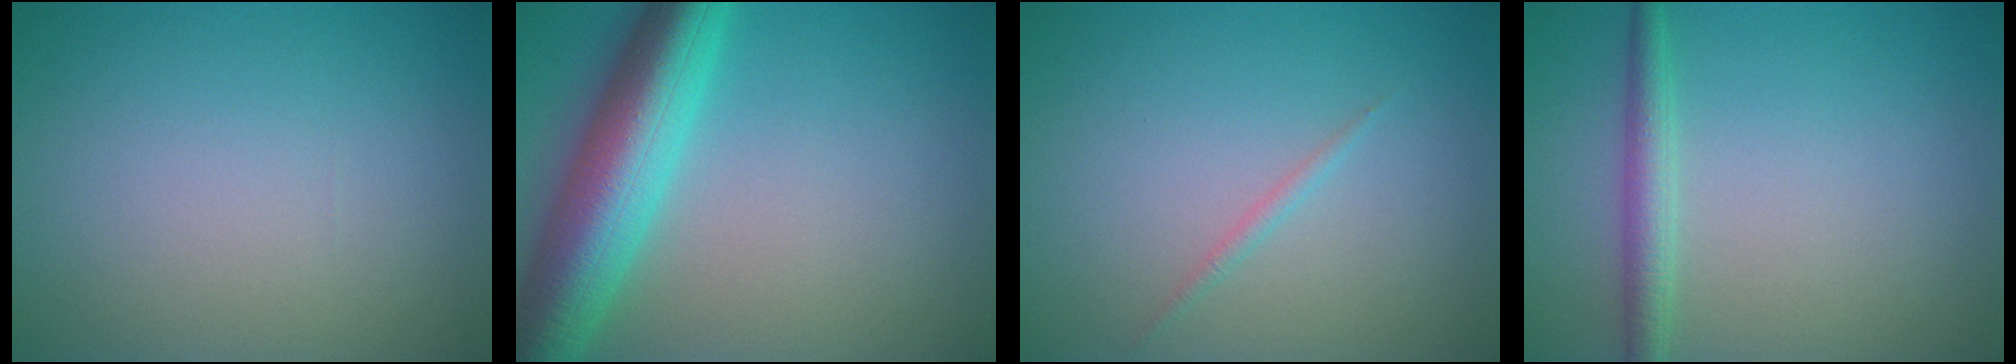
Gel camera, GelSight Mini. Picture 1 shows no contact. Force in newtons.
{"total": 9.4, "press": 9.4, "slide": 0.3}
{"total": 0.7, "press": 0.7, "slide": 0.0}
{"total": 2.3, "press": 2.3, "slide": 0.1}